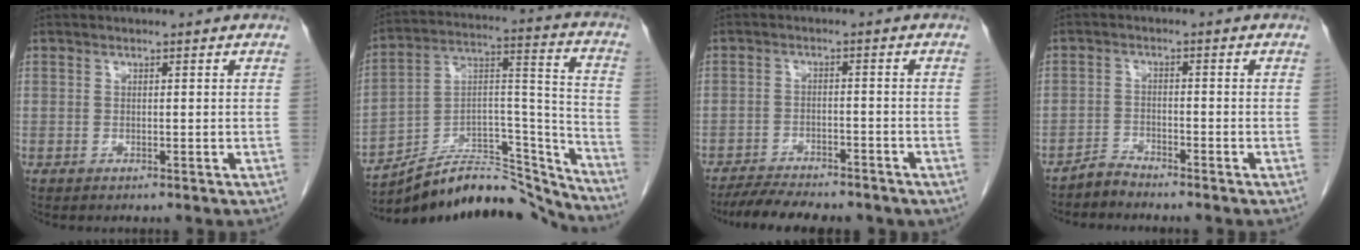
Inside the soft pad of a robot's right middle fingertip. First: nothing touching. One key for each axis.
{"total": 20.2, "fx": -19.4, "fy": 3.3, "fz": 4.6, "tx": -0.073, "ty": 0.052, "tz": -0.312}
{"total": 10.2, "fx": -8.7, "fy": 2.7, "fz": 4.5, "tx": -0.073, "ty": -0.005, "tz": -0.125}
{"total": 2.2, "fx": -2.2, "fy": 0.0, "fz": -0.3, "tx": 0.012, "ty": -0.008, "tz": -0.043}